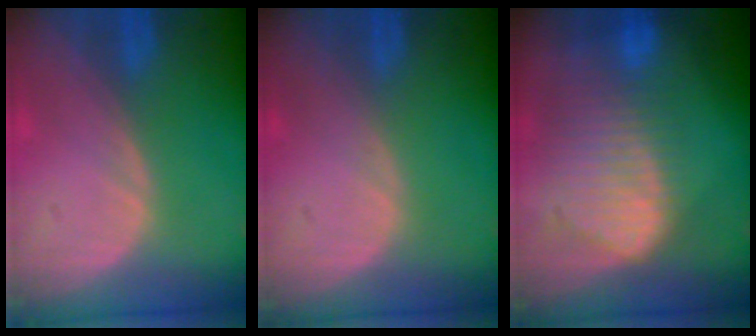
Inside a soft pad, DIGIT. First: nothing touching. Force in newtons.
{"total": 0.0}
{"total": 10.5, "press": 9.0, "slide": 5.3}